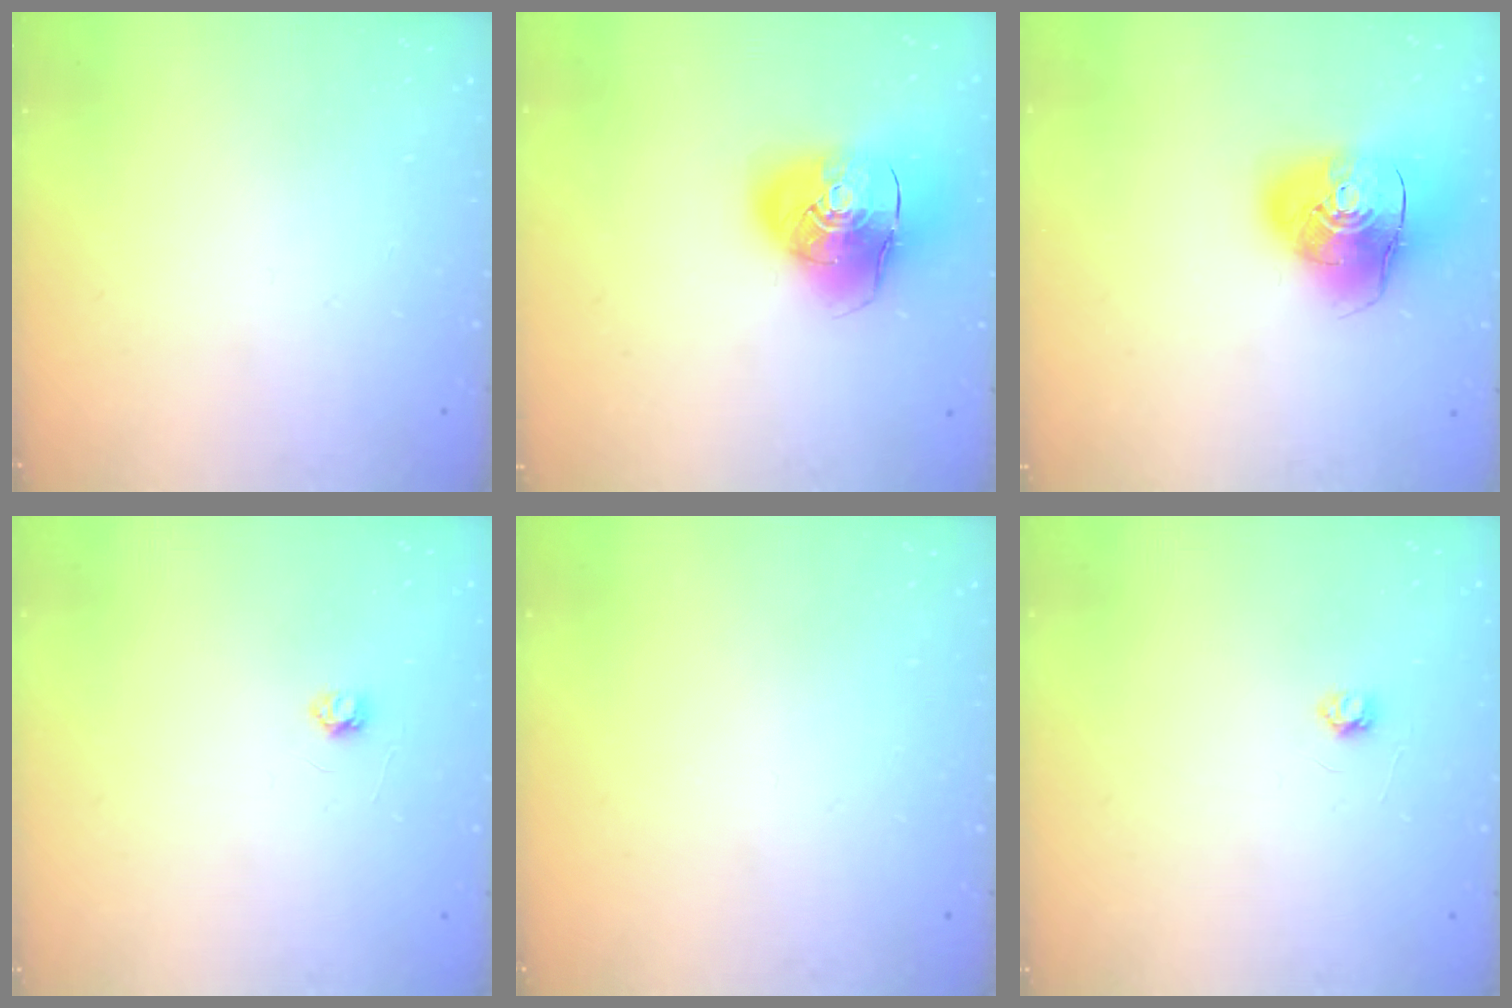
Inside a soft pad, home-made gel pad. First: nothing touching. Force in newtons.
{"total": 17.0, "press": 16.8, "slide": 2.6}
{"total": 14.0, "press": 13.8, "slide": 2.4}
{"total": 2.6, "press": 2.6, "slide": 0.3}
{"total": 0.0}
{"total": 2.6, "press": 2.6, "slide": 0.3}